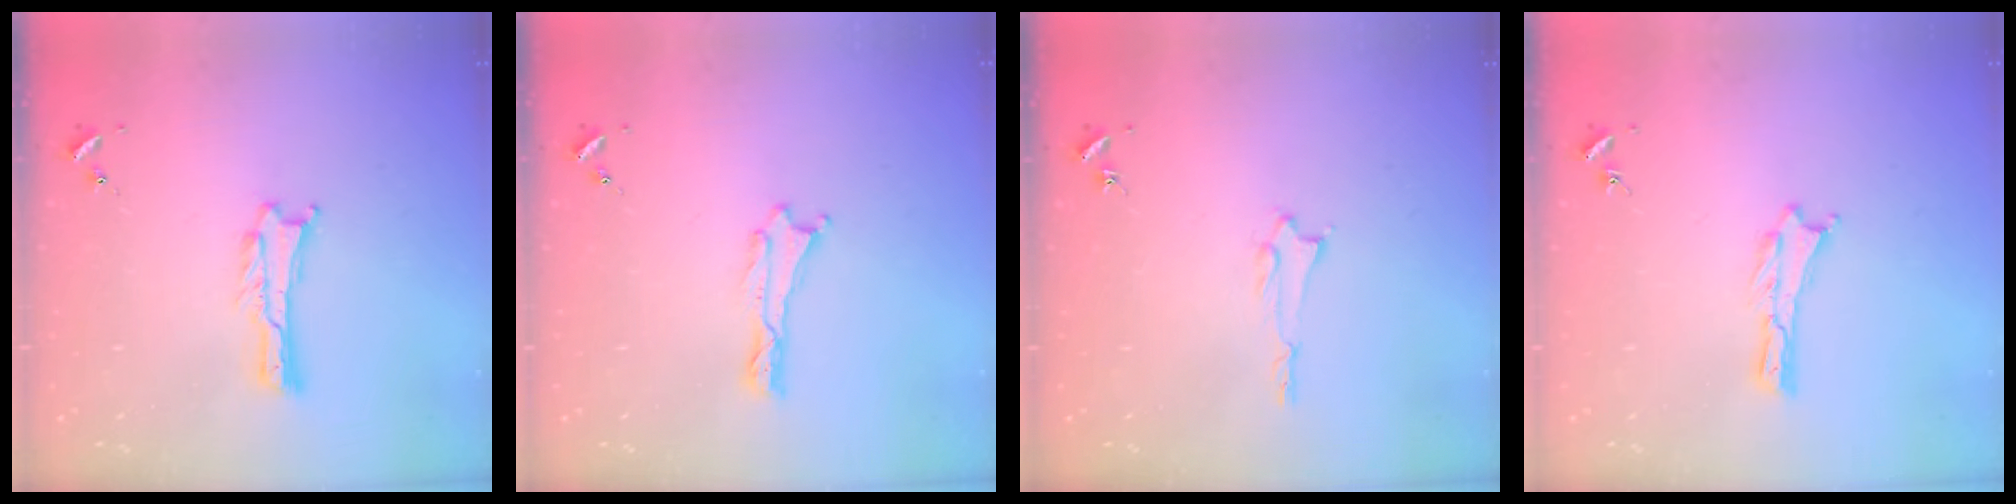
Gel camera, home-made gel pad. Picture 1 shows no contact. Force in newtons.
{"total": 0.0}
{"total": 1.2, "press": 1.2, "slide": 0.1}
{"total": 0.0}